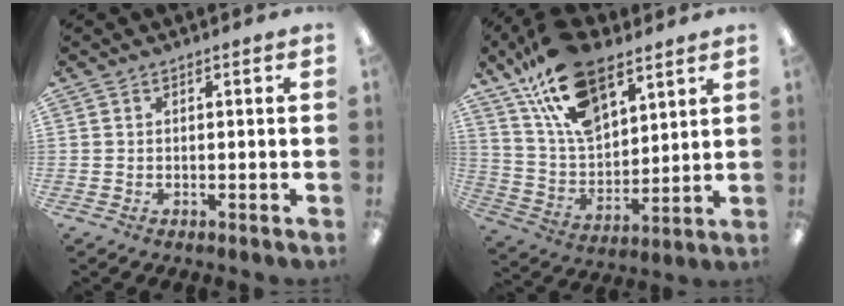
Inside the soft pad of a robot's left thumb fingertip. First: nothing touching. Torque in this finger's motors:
{"motor_torque": [0.14, 0.63, 1.21, -1.56, 0.29]}